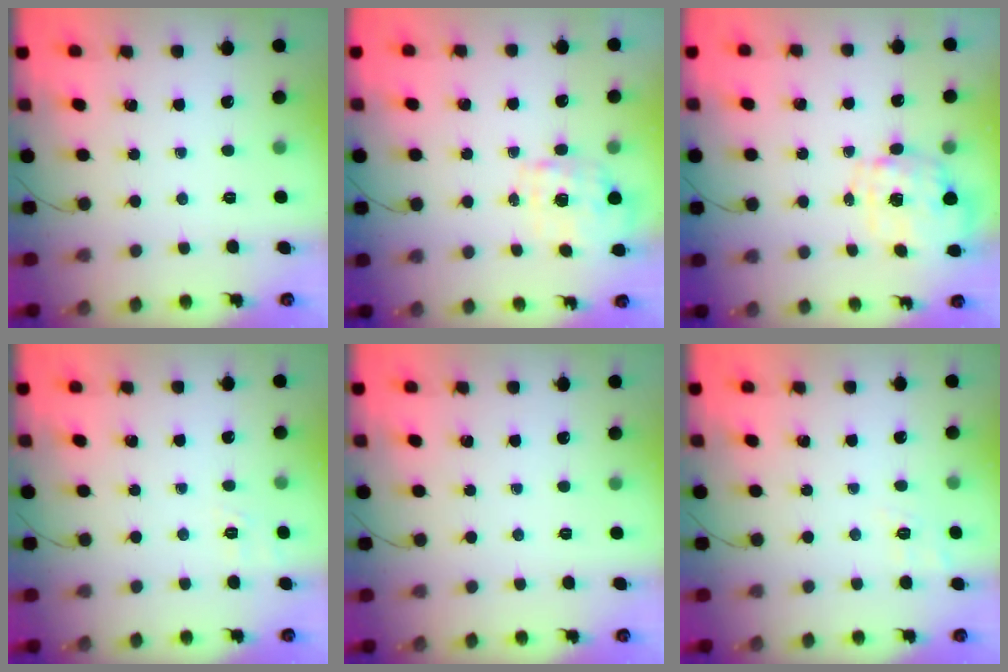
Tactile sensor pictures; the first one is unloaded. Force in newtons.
{"total": 1.7, "press": 1.6, "slide": 0.5}
{"total": 4.4, "press": 4.0, "slide": 1.7}
{"total": 1.8, "press": 0.4, "slide": 1.7}
{"total": 0.0}
{"total": 6.9, "press": 6.5, "slide": 2.1}